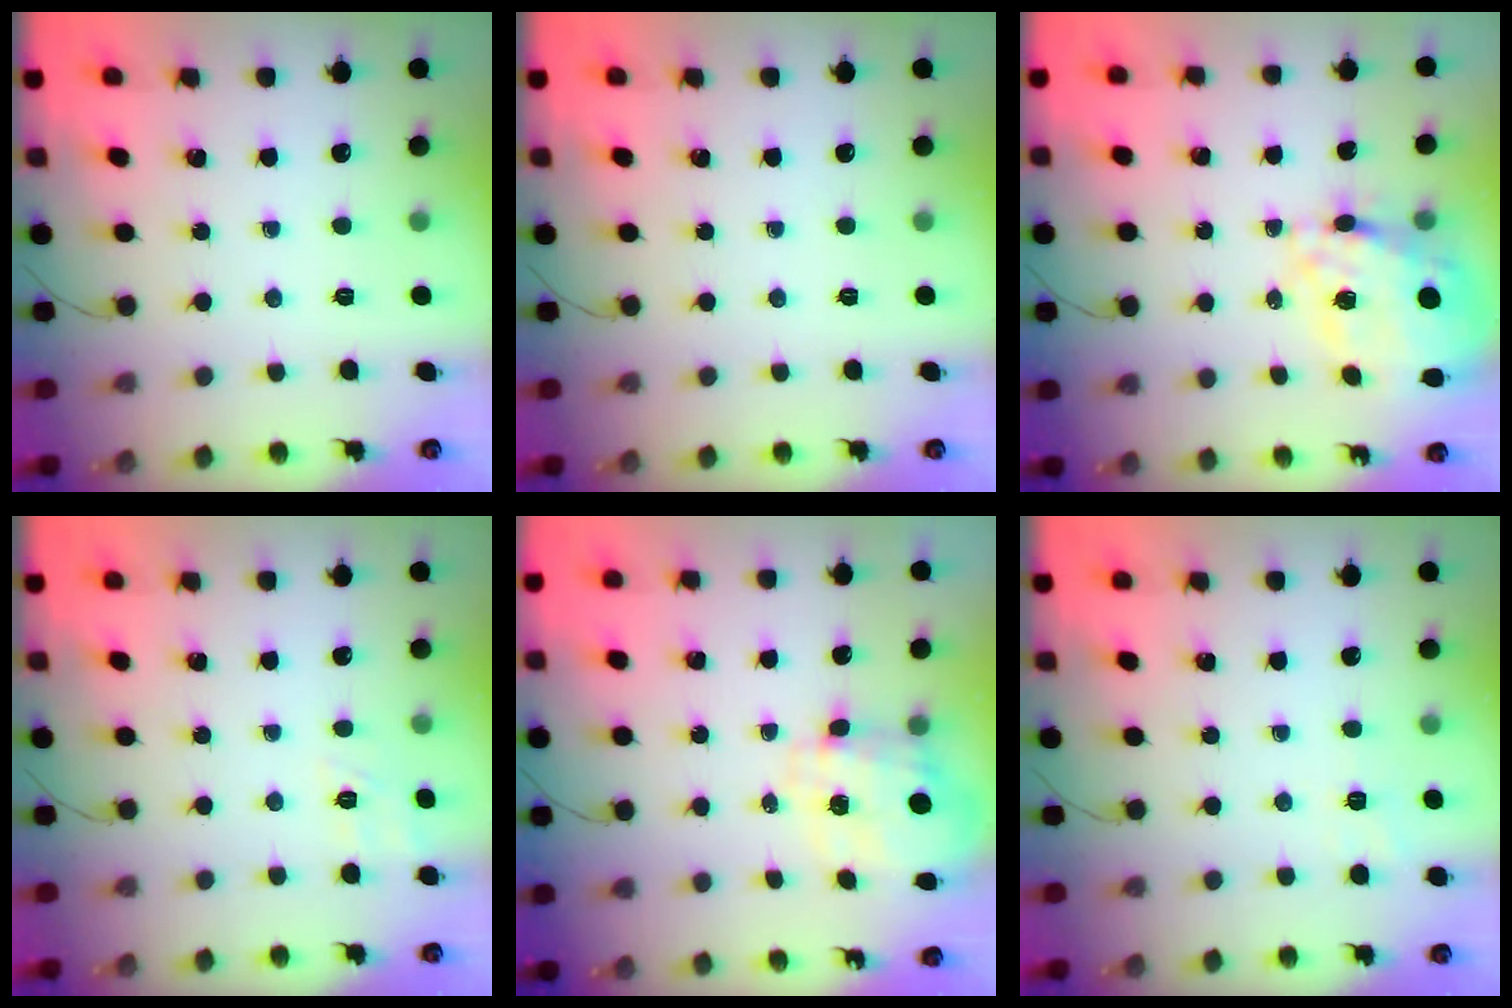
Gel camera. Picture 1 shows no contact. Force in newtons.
{"total": 0.0}
{"total": 23.6, "press": 23.1, "slide": 4.9}
{"total": 9.2, "press": 9.0, "slide": 2.0}
{"total": 3.4, "press": 3.2, "slide": 1.1}
{"total": 2.8, "press": 2.2, "slide": 1.8}